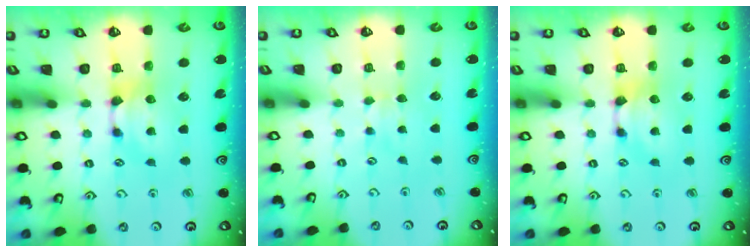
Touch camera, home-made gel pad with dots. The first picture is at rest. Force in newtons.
{"total": 2.8, "press": 2.8, "slide": 0.3}
{"total": 0.0}